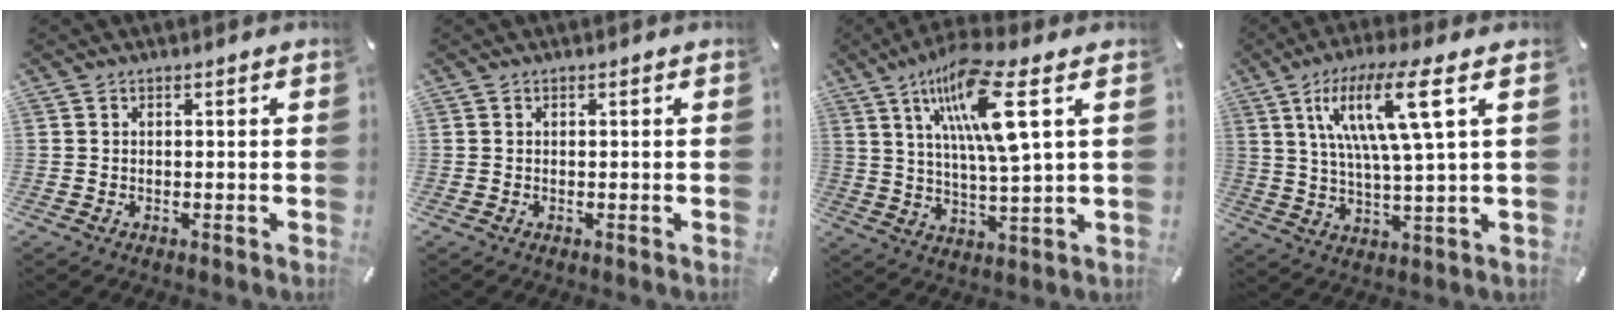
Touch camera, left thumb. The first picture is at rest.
{"total": 0.0}
{"total": 15.0, "force": [7.0, 2.7, 13.0], "torque": [-0.251, -0.009, 0.111]}
{"total": 14.4, "force": [5.9, 1.8, 13.1], "torque": [-0.257, -0.003, 0.090]}